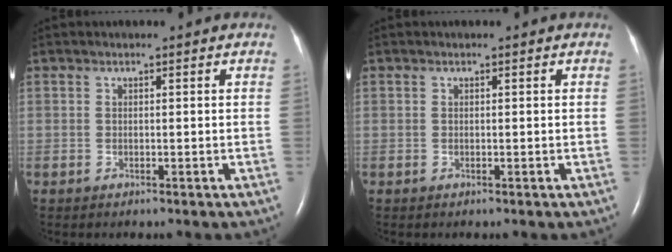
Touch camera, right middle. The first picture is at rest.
{"total": 0.0}